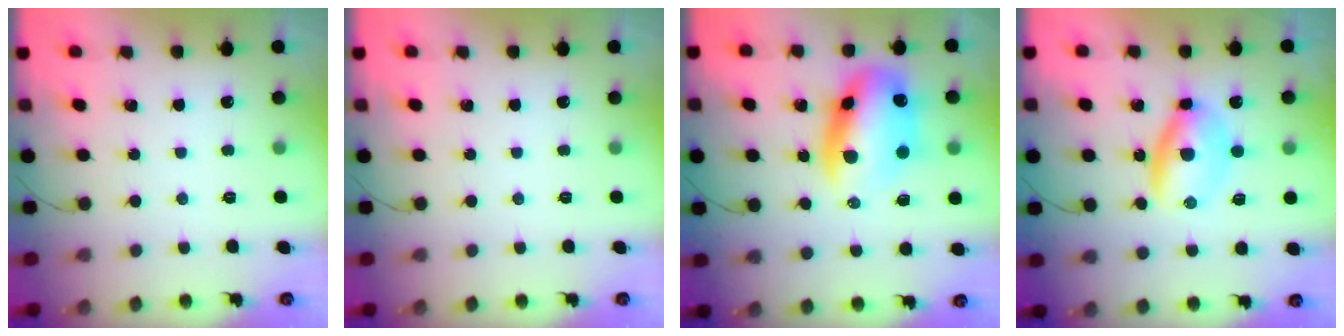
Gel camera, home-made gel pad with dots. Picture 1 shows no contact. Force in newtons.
{"total": 0.0}
{"total": 14.4, "press": 13.9, "slide": 3.6}
{"total": 6.2, "press": 6.1, "slide": 1.2}